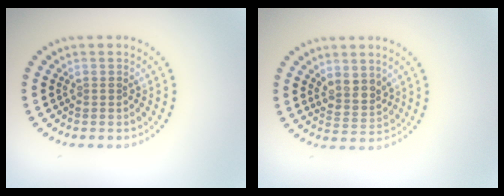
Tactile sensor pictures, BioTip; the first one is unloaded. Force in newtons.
{"total": 2.4, "press": 2.1, "slide": 1.1}